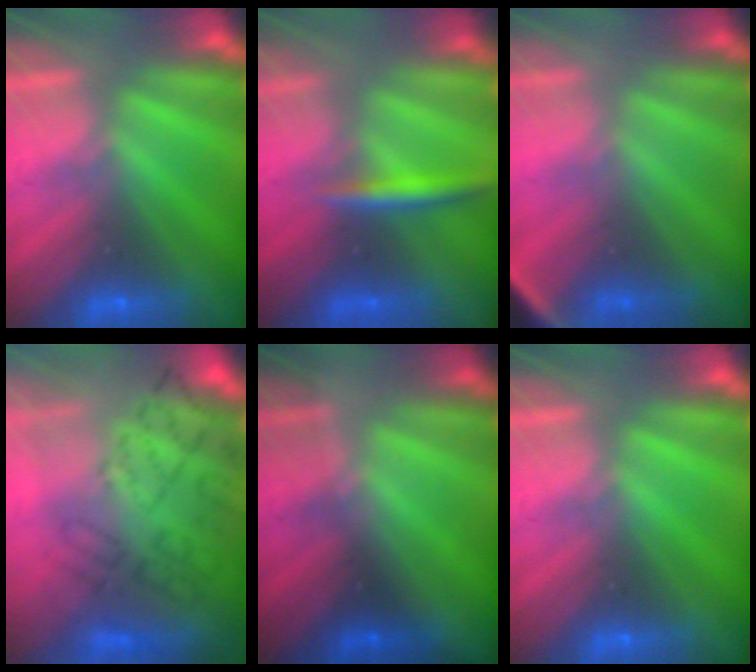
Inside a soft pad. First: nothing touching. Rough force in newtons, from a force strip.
{"total": 2.8}
{"total": 2.8}
{"total": 11.2}
{"total": 1.6}
{"total": 0.0}